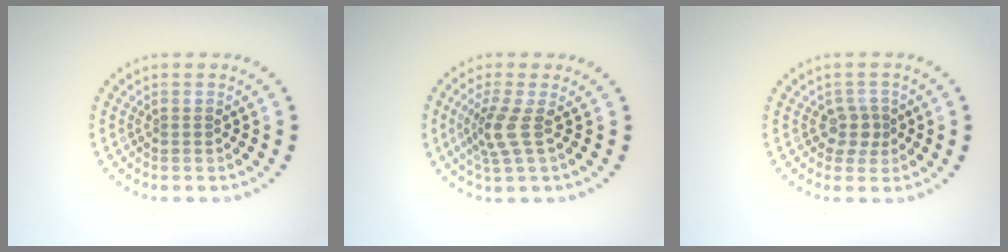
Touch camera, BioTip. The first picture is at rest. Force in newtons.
{"total": 2.5, "press": 1.9, "slide": 1.7}
{"total": 1.8, "press": 1.4, "slide": 1.1}